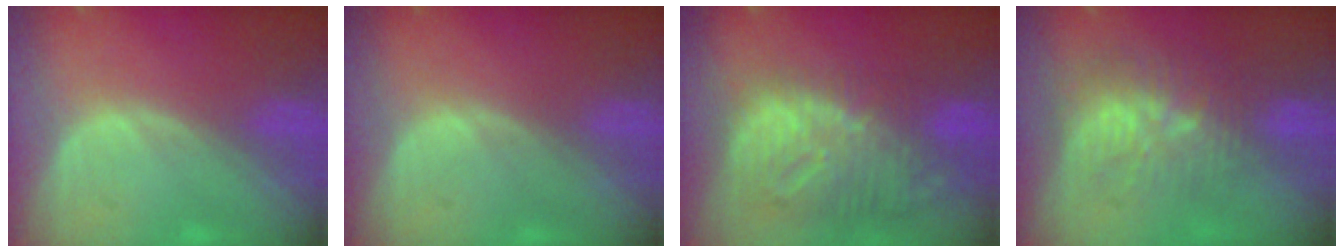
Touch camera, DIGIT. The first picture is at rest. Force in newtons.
{"total": 0.0}
{"total": 12.5, "press": 10.8, "slide": 6.3}
{"total": 9.8, "press": 8.8, "slide": 4.3}